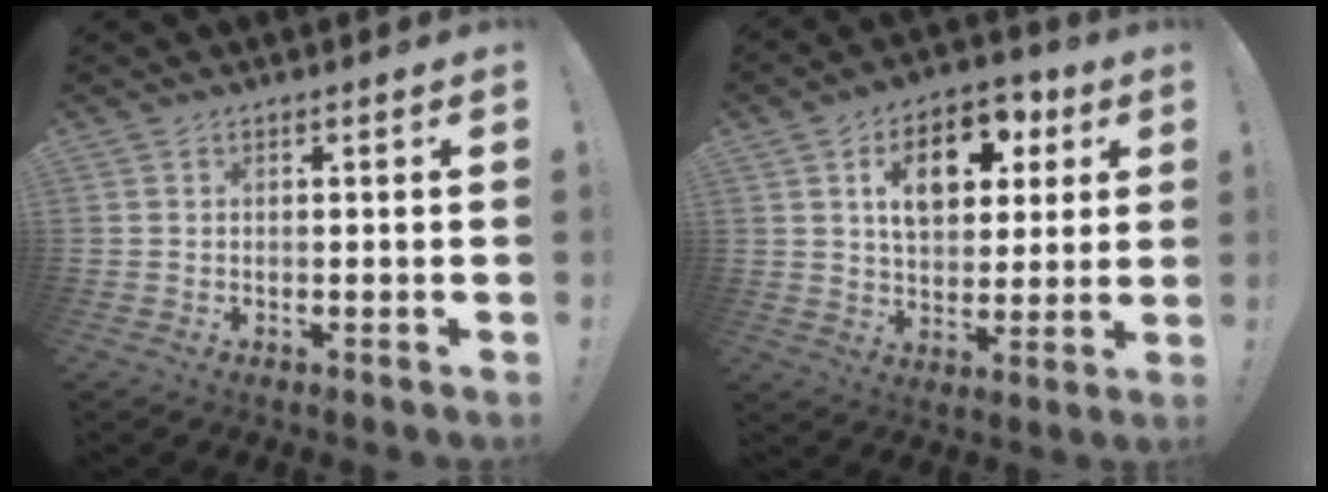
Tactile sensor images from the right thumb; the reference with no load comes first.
{"total": 14.8, "force": [5.3, 9.9, 9.7], "torque": [-0.148, -0.006, 0.098]}